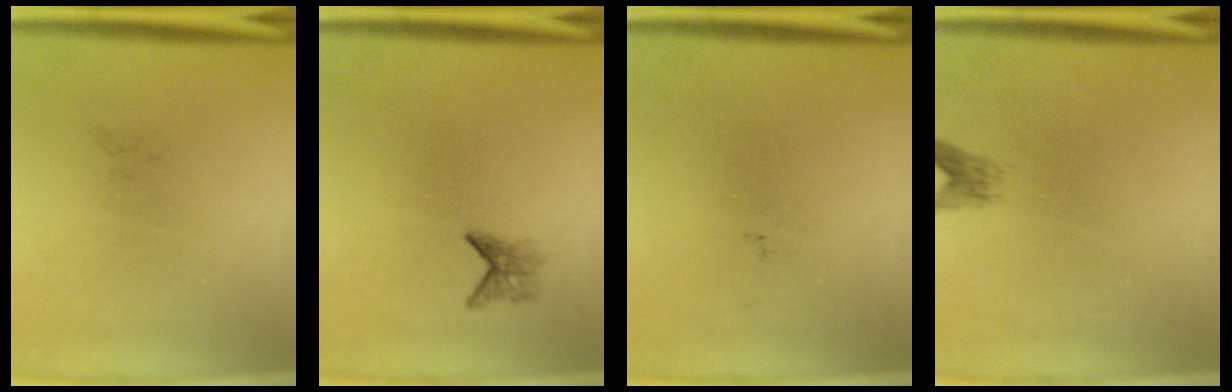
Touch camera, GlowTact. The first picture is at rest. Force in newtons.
{"total": 1.6}
{"total": 0.0}
{"total": 1.5}